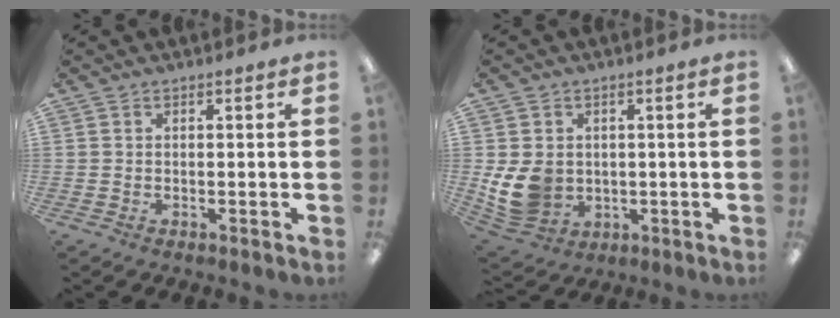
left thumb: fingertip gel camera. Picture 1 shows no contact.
{"total": 9.3, "force": [-0.1, 7.9, 4.9], "torque": [-0.116, 0.004, 0.003]}